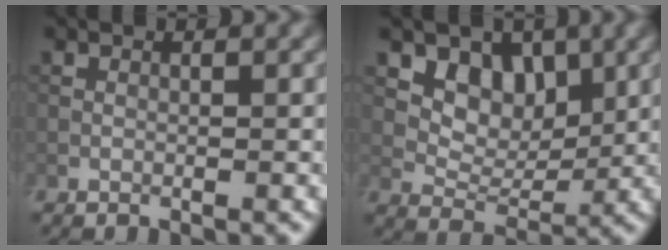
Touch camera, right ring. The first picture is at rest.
{"total": 4.9, "force": [2.0, 3.7, 2.4], "torque": [-0.040, -0.026, 0.051]}